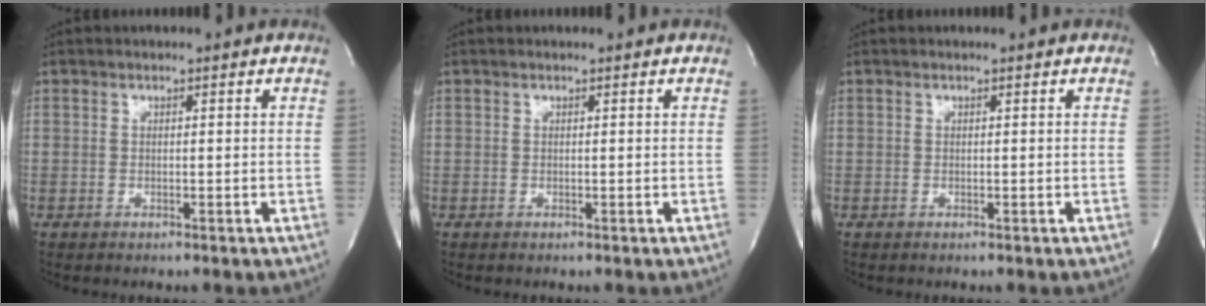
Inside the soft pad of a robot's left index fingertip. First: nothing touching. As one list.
[{"total": 0.0}, {"total": 0.0}]